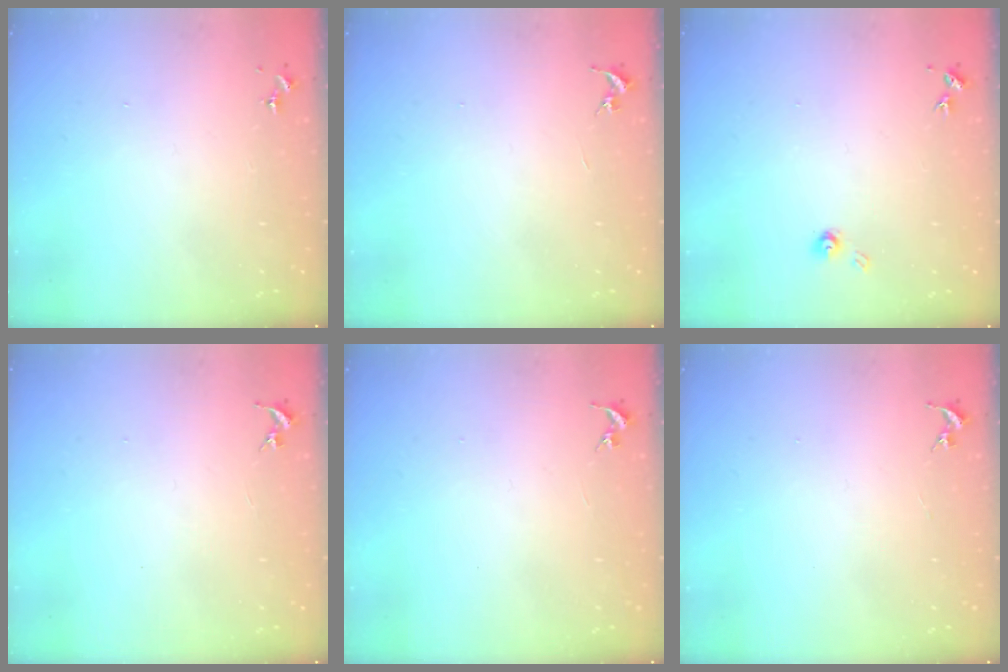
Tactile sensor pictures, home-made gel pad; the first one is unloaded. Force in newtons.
{"total": 0.0}
{"total": 4.1, "press": 4.1, "slide": 0.4}
{"total": 0.0}
{"total": 0.0}
{"total": 0.0}